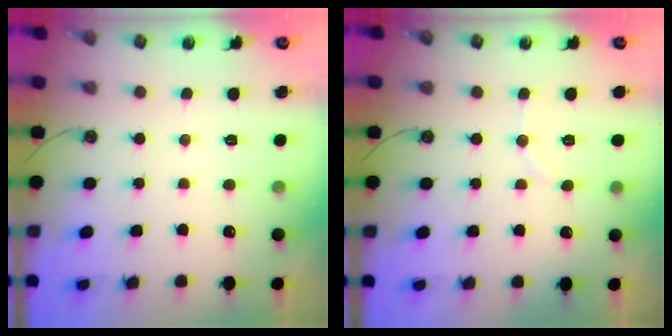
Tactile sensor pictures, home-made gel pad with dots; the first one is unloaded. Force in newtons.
{"total": 4.1, "press": 4.1, "slide": 0.8}